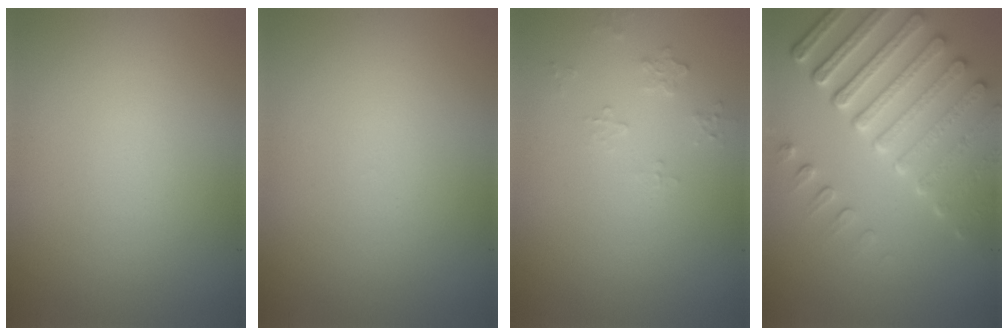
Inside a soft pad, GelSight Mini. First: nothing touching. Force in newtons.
{"total": 0.0}
{"total": 0.7, "press": 0.5, "slide": 0.5}
{"total": 7.0, "press": 5.3, "slide": 4.5}